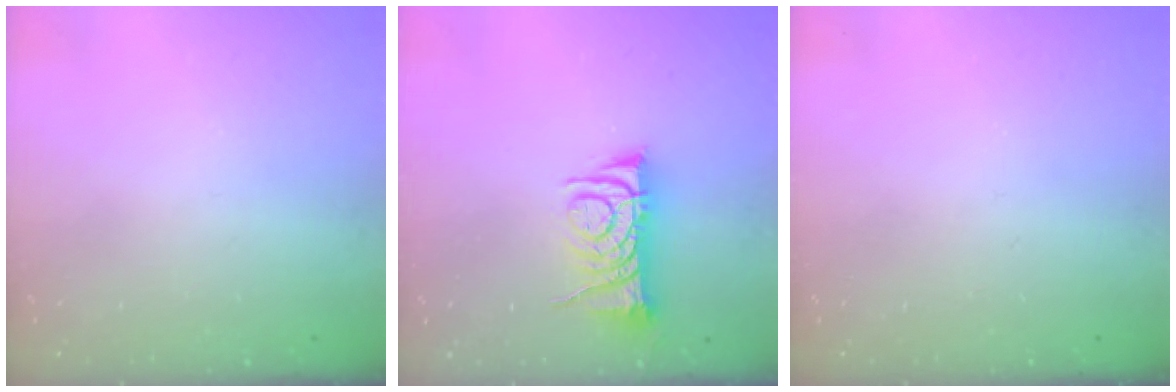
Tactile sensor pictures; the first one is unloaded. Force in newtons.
{"total": 8.3, "press": 8.3, "slide": 0.4}
{"total": 0.0}